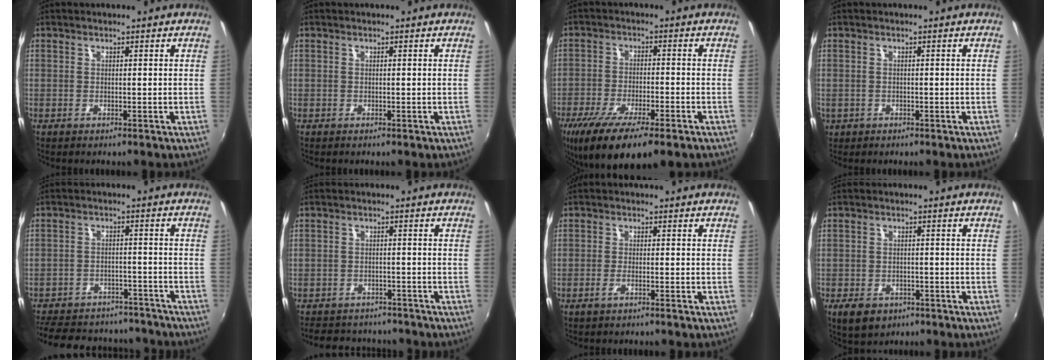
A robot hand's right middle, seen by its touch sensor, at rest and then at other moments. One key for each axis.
{"total": 0.0}
{"total": 15.6, "fx": -10.2, "fy": 4.0, "fz": 11.1, "tx": -0.221, "ty": -0.057, "tz": -0.171}
{"total": 1.8, "fx": -0.5, "fy": 1.6, "fz": 0.7, "tx": -0.017, "ty": -0.004, "tz": -0.004}
{"total": 22.0, "fx": -18.6, "fy": 9.0, "fz": 7.8, "tx": -0.180, "ty": 0.032, "tz": -0.237}
{"total": 9.6, "fx": -8.3, "fy": 4.1, "fz": 2.5, "tx": -0.063, "ty": 0.015, "tz": -0.115}
{"total": 1.7, "fx": -1.2, "fy": -0.2, "fz": 1.2, "tx": -0.028, "ty": -0.002, "tz": -0.025}
{"total": 5.4, "fx": -3.1, "fy": 3.5, "fz": 2.6, "tx": -0.062, "ty": -0.011, "tz": -0.046}